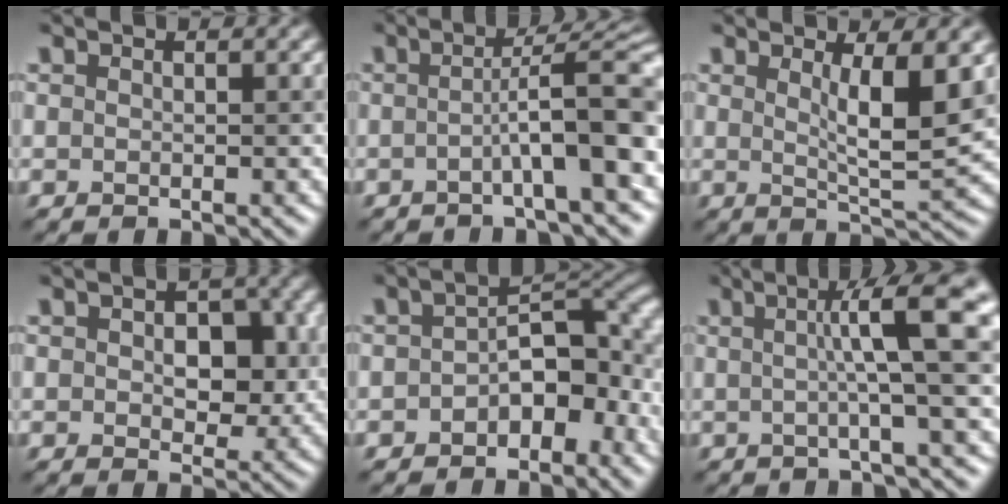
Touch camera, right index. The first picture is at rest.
{"total": 7.7, "force": [-1.3, 1.2, 7.5], "torque": [-0.098, 0.024, -0.032]}
{"total": 4.7, "force": [1.5, 0.9, 4.4], "torque": [-0.064, -0.006, 0.028]}
{"total": 4.6, "force": [0.5, 2.9, 3.5], "torque": [-0.045, 0.002, 0.010]}
{"total": 6.2, "force": [-1.5, 3.5, 4.9], "torque": [-0.057, 0.017, -0.035]}
{"total": 7.4, "force": [1.2, 0.6, 7.2], "torque": [-0.102, 0.020, 0.017]}